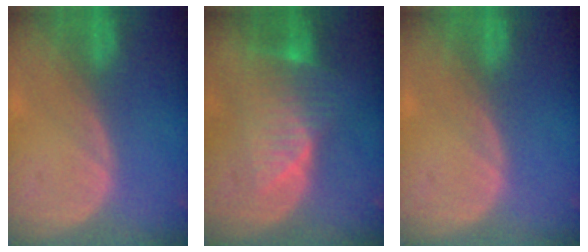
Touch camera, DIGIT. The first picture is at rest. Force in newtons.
{"total": 8.0, "press": 6.9, "slide": 4.0}
{"total": 0.0}